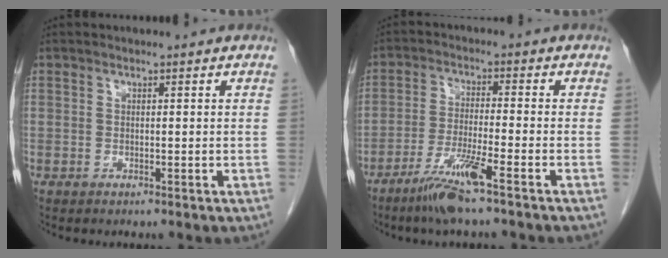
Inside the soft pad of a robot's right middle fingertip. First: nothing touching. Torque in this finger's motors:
{"motor_torque": [0.75, -0.92, 0.12, 0.05]}